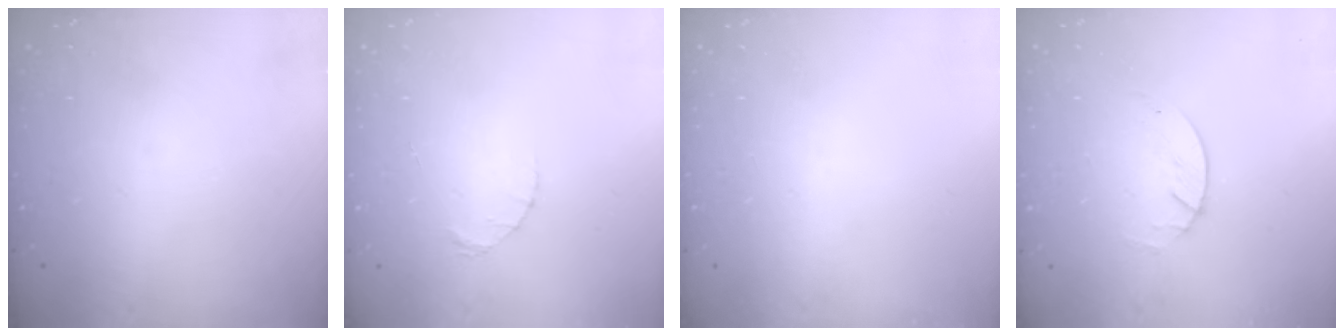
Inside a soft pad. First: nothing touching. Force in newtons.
{"total": 1.4, "press": 1.4, "slide": 0.2}
{"total": 0.0}
{"total": 1.7, "press": 1.6, "slide": 0.2}